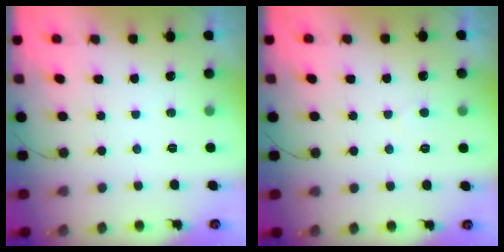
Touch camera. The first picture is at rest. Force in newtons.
{"total": 3.1, "press": 3.1, "slide": 0.3}